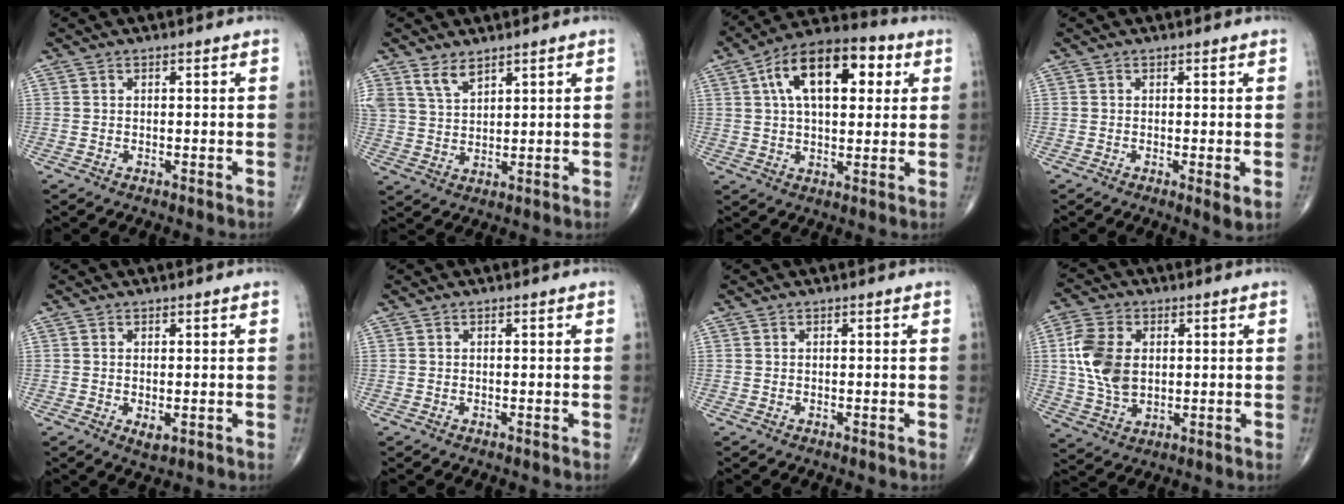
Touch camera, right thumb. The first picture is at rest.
{"total": 4.7, "force": [3.5, 2.2, 2.3], "torque": [-0.035, -0.020, 0.077]}
{"total": 17.3, "force": [5.2, 9.0, 13.8], "torque": [-0.196, 0.018, 0.075]}
{"total": 2.3, "force": [-0.3, 0.5, 2.2], "torque": [-0.039, -0.009, -0.009]}
{"total": 2.0, "force": [-0.4, 1.0, 1.7], "torque": [-0.025, -0.004, 0.000]}
{"total": 0.0}
{"total": 0.0}
{"total": 10.9, "force": [1.4, 7.4, 7.9], "torque": [-0.154, 0.000, 0.031]}